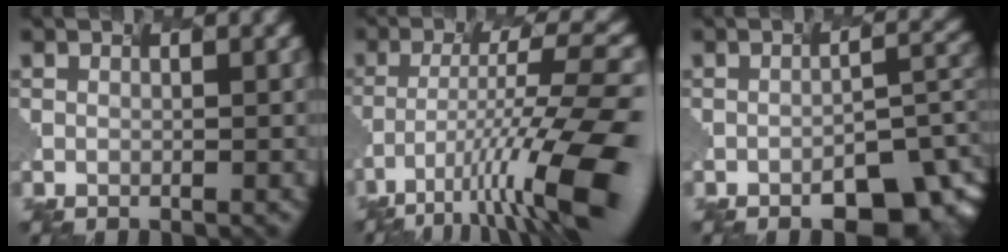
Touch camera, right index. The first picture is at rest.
{"total": 12.1, "force": [-7.3, 1.9, 9.5], "torque": [-0.179, 0.006, -0.099]}
{"total": 6.1, "force": [-3.7, 1.9, 4.5], "torque": [-0.074, -0.006, -0.028]}